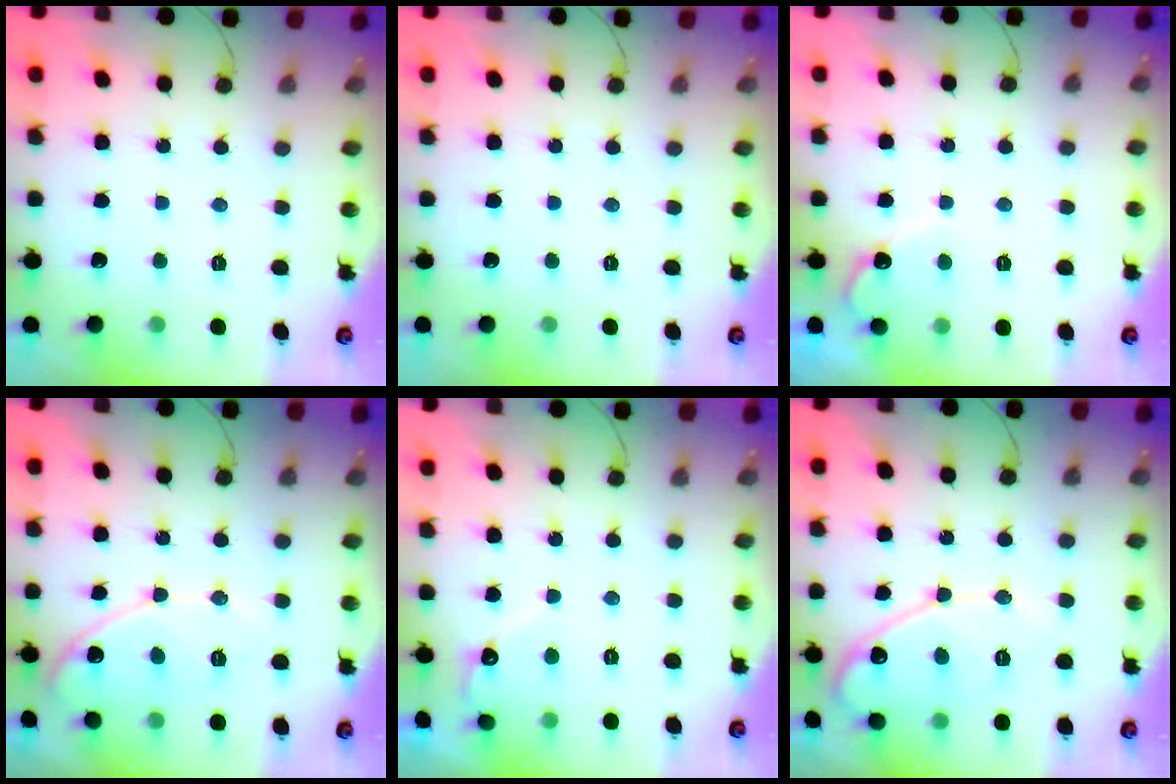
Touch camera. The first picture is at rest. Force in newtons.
{"total": 0.0}
{"total": 4.3, "press": 4.3, "slide": 0.3}
{"total": 12.2, "press": 12.1, "slide": 1.0}
{"total": 3.9, "press": 3.9, "slide": 0.2}
{"total": 14.0, "press": 13.9, "slide": 1.2}